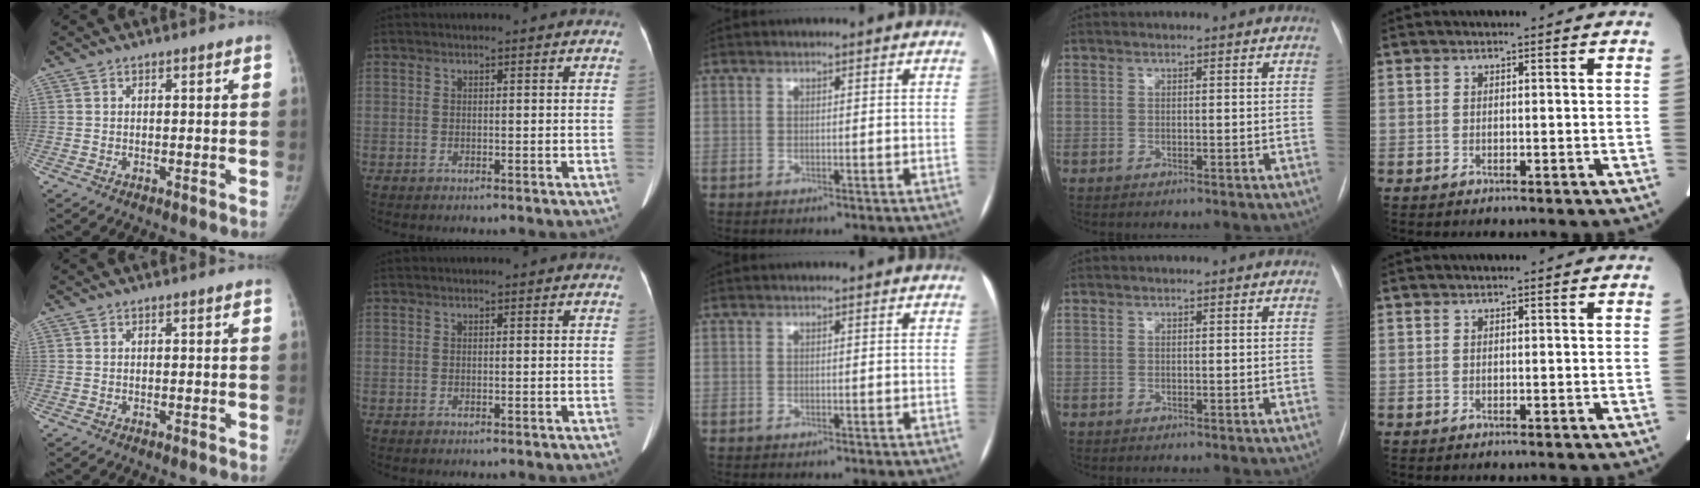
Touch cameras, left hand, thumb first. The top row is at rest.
{}